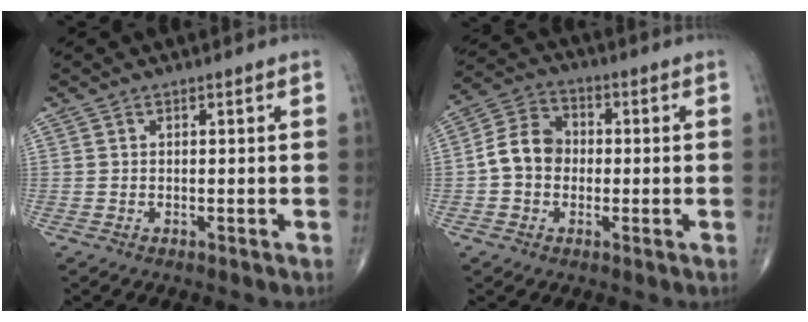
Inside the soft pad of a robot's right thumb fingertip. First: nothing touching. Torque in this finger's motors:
{"motor_torque": [-0.04, 0.08, 1.02, -0.11, 0.08]}